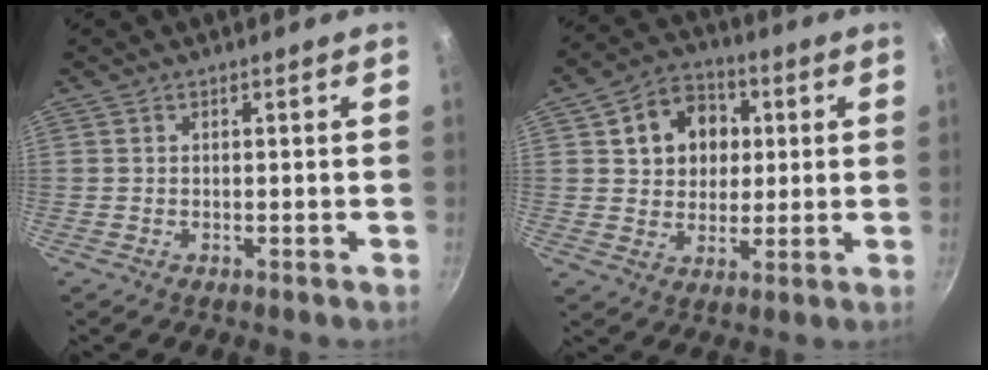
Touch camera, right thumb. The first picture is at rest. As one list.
[{"total": 11.8, "force": [3.0, 9.8, 5.9], "torque": [-0.062, 0.008, 0.045]}]